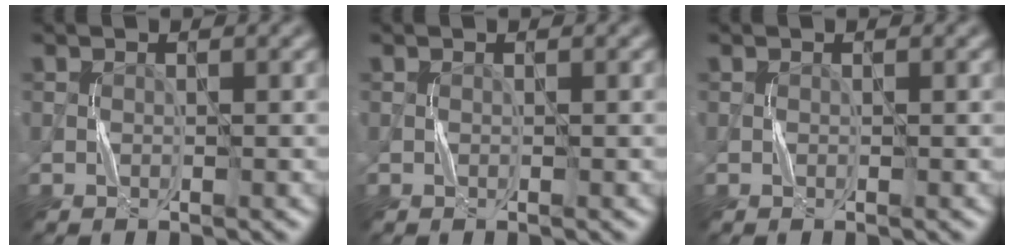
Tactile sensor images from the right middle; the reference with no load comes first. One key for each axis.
{"total": 0.0}
{"total": 0.0}